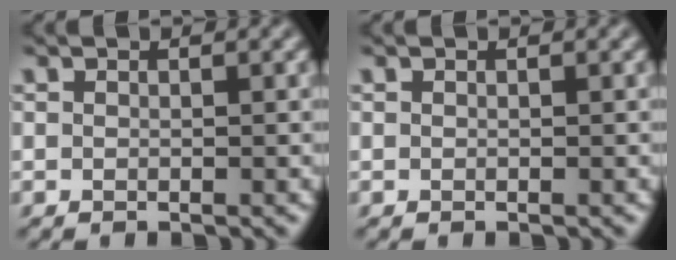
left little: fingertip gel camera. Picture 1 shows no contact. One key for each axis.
{"total": 0.0}